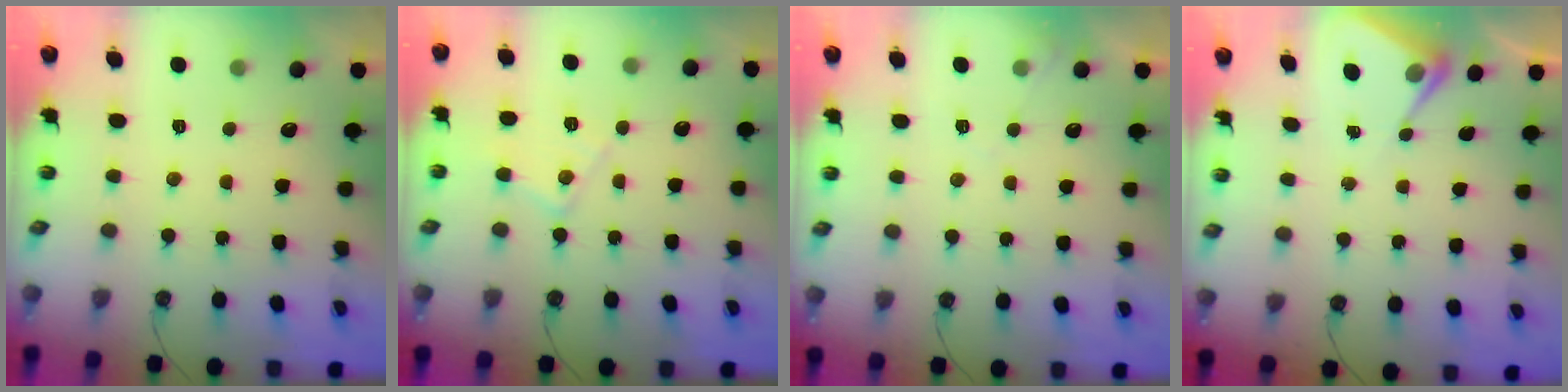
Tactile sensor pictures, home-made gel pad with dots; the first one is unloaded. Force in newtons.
{"total": 8.7, "press": 8.7, "slide": 0.6}
{"total": 4.6, "press": 4.5, "slide": 0.6}
{"total": 5.6, "press": 5.6, "slide": 0.2}